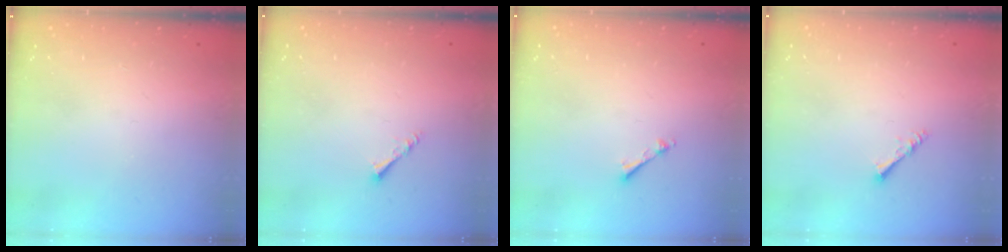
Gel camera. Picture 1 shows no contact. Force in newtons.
{"total": 1.6, "press": 1.6, "slide": 0.3}
{"total": 1.0, "press": 1.0, "slide": 0.2}
{"total": 1.6, "press": 1.5, "slide": 0.3}